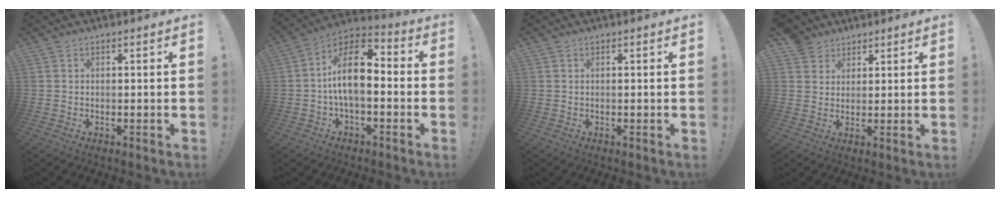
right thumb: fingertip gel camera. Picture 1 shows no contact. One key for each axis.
{"total": 14.0, "fx": -0.5, "fy": 7.0, "fz": 12.2, "tx": -0.227, "ty": 0.015, "tz": -0.008}
{"total": 0.0}
{"total": 5.2, "fx": 3.6, "fy": 3.7, "fz": 0.2, "tx": -0.003, "ty": -0.024, "tz": 0.069}